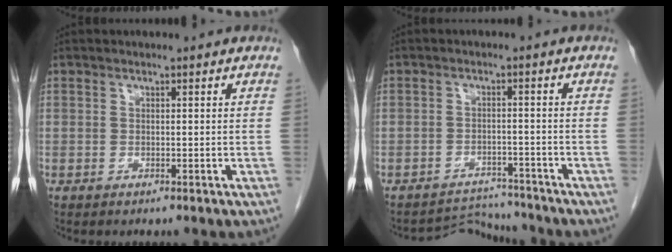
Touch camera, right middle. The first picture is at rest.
{"total": 4.7, "force": [-4.3, 0.1, -1.9], "torque": [0.037, 0.008, -0.064]}